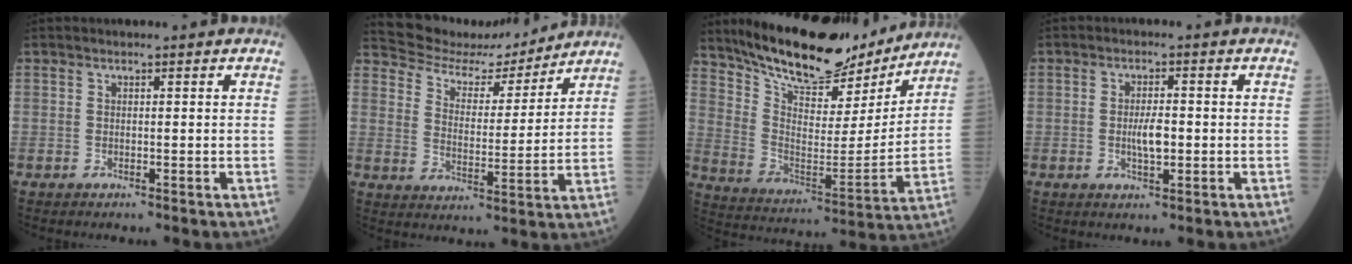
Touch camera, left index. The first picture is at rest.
{"total": 11.4, "force": [11.1, 2.2, 1.0], "torque": [-0.026, -0.003, 0.179]}
{"total": 19.8, "force": [17.5, 5.6, 7.6], "torque": [-0.132, -0.018, 0.275]}
{"total": 3.4, "force": [-0.6, 1.0, 3.2], "torque": [-0.060, -0.003, -0.011]}